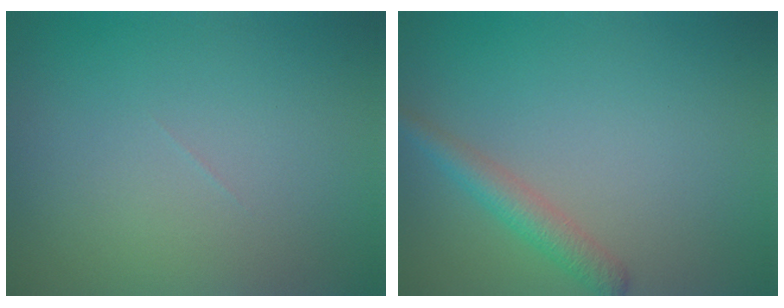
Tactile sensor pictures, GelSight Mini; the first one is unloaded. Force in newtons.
{"total": 2.5, "press": 2.5, "slide": 0.1}